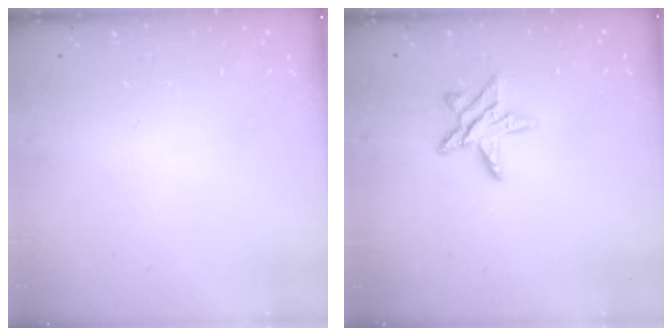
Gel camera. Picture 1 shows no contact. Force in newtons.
{"total": 8.9, "press": 8.9, "slide": 0.5}